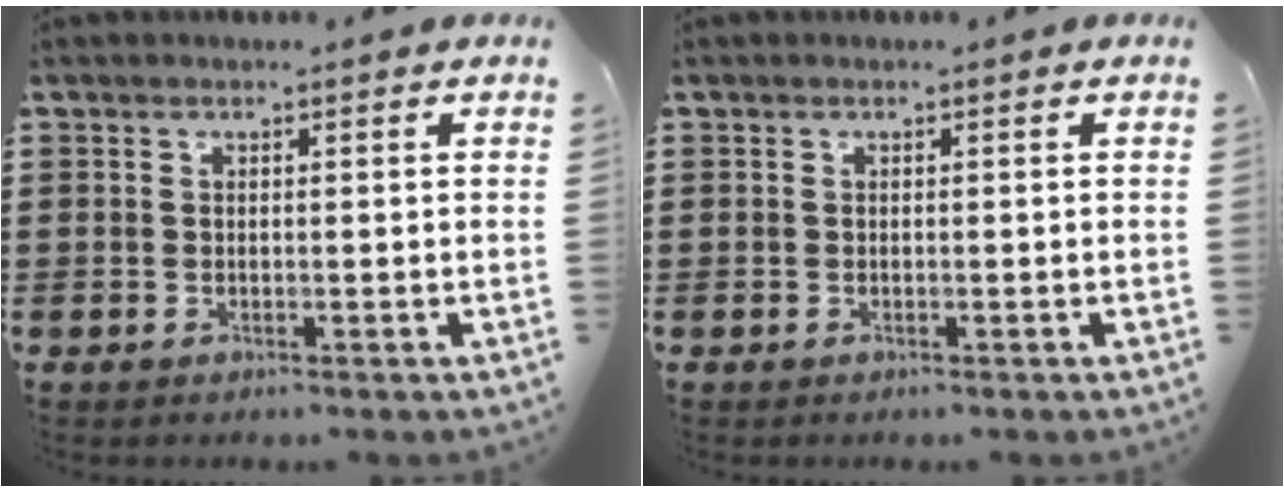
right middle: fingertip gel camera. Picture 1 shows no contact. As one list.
[{"total": 0.0}]